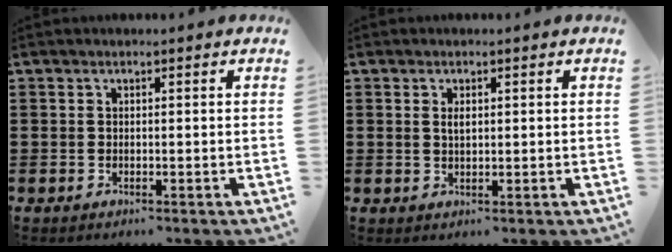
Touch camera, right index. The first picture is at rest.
{"total": 1.5, "force": [0.4, 0.6, 1.3], "torque": [-0.028, 0.005, 0.005]}